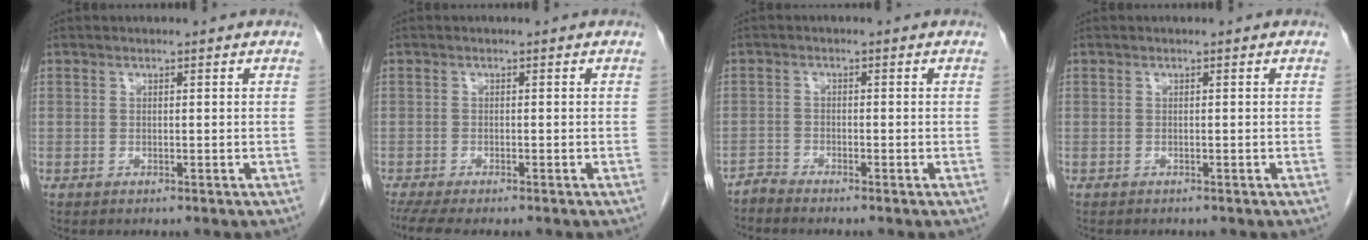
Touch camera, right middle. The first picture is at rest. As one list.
[{"total": 6.4, "force": [-5.2, 1.2, 3.5], "torque": [-0.053, -0.012, -0.083]}, {"total": 1.7, "force": [-1.7, -0.2, -0.2], "torque": [0.010, -0.006, -0.035]}, {"total": 1.0, "force": [-0.9, 0.4, 0.3], "torque": [-0.011, -0.001, -0.011]}]